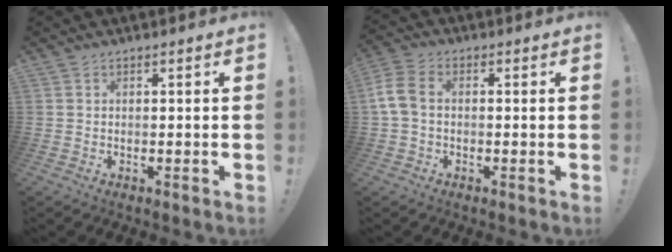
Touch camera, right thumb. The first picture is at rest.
{"total": 7.1, "force": [0.1, 4.8, 5.2], "torque": [-0.115, 0.006, 0.006]}